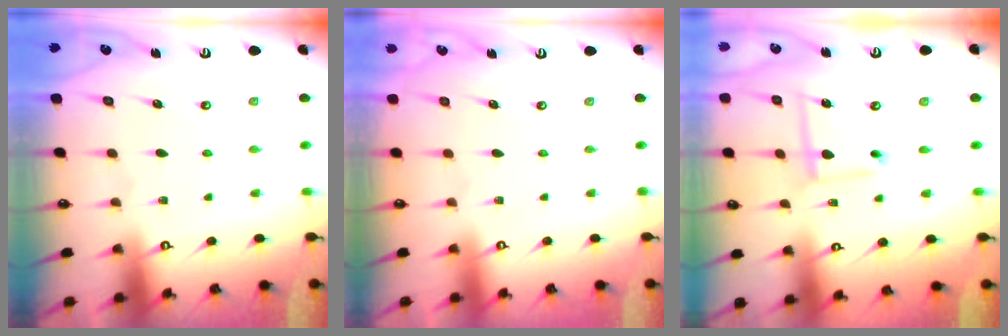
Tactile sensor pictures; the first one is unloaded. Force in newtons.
{"total": 0.0}
{"total": 5.4, "press": 5.3, "slide": 0.5}